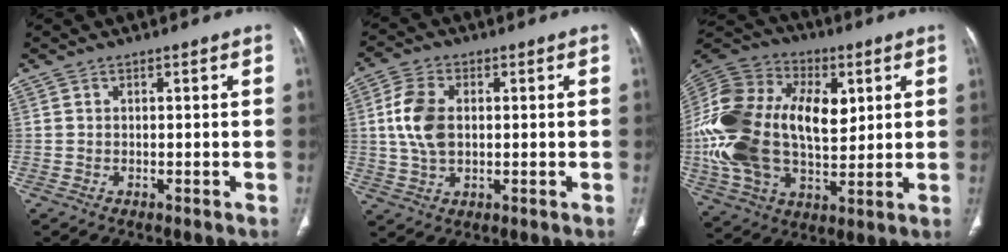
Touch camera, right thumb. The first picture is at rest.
{"total": 8.5, "force": [0.9, 5.4, 6.6], "torque": [-0.134, 0.005, 0.020]}
{"total": 29.5, "force": [3.8, 18.3, 22.8], "torque": [-0.475, 0.018, 0.077]}